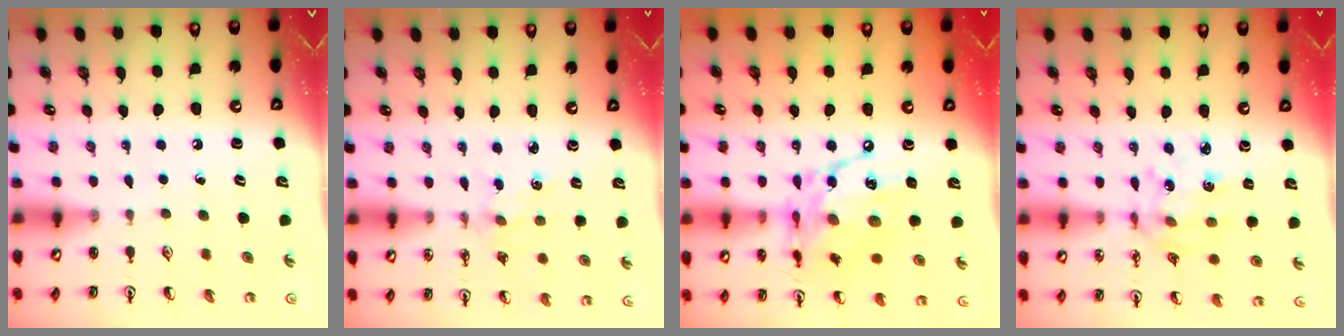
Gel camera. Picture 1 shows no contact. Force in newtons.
{"total": 2.8, "press": 2.8, "slide": 0.4}
{"total": 15.1, "press": 15.1, "slide": 1.1}
{"total": 7.3, "press": 6.9, "slide": 2.5}